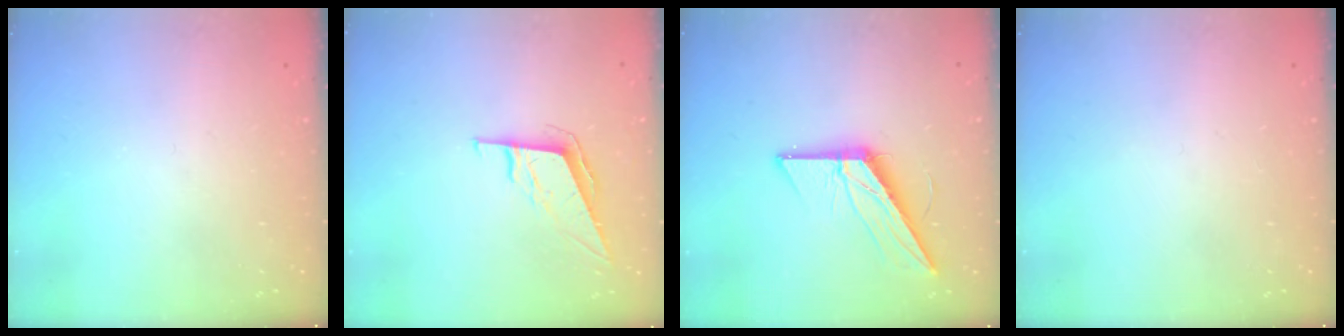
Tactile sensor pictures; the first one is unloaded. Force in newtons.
{"total": 7.4, "press": 7.1, "slide": 2.2}
{"total": 13.9, "press": 13.9, "slide": 0.5}
{"total": 0.0}